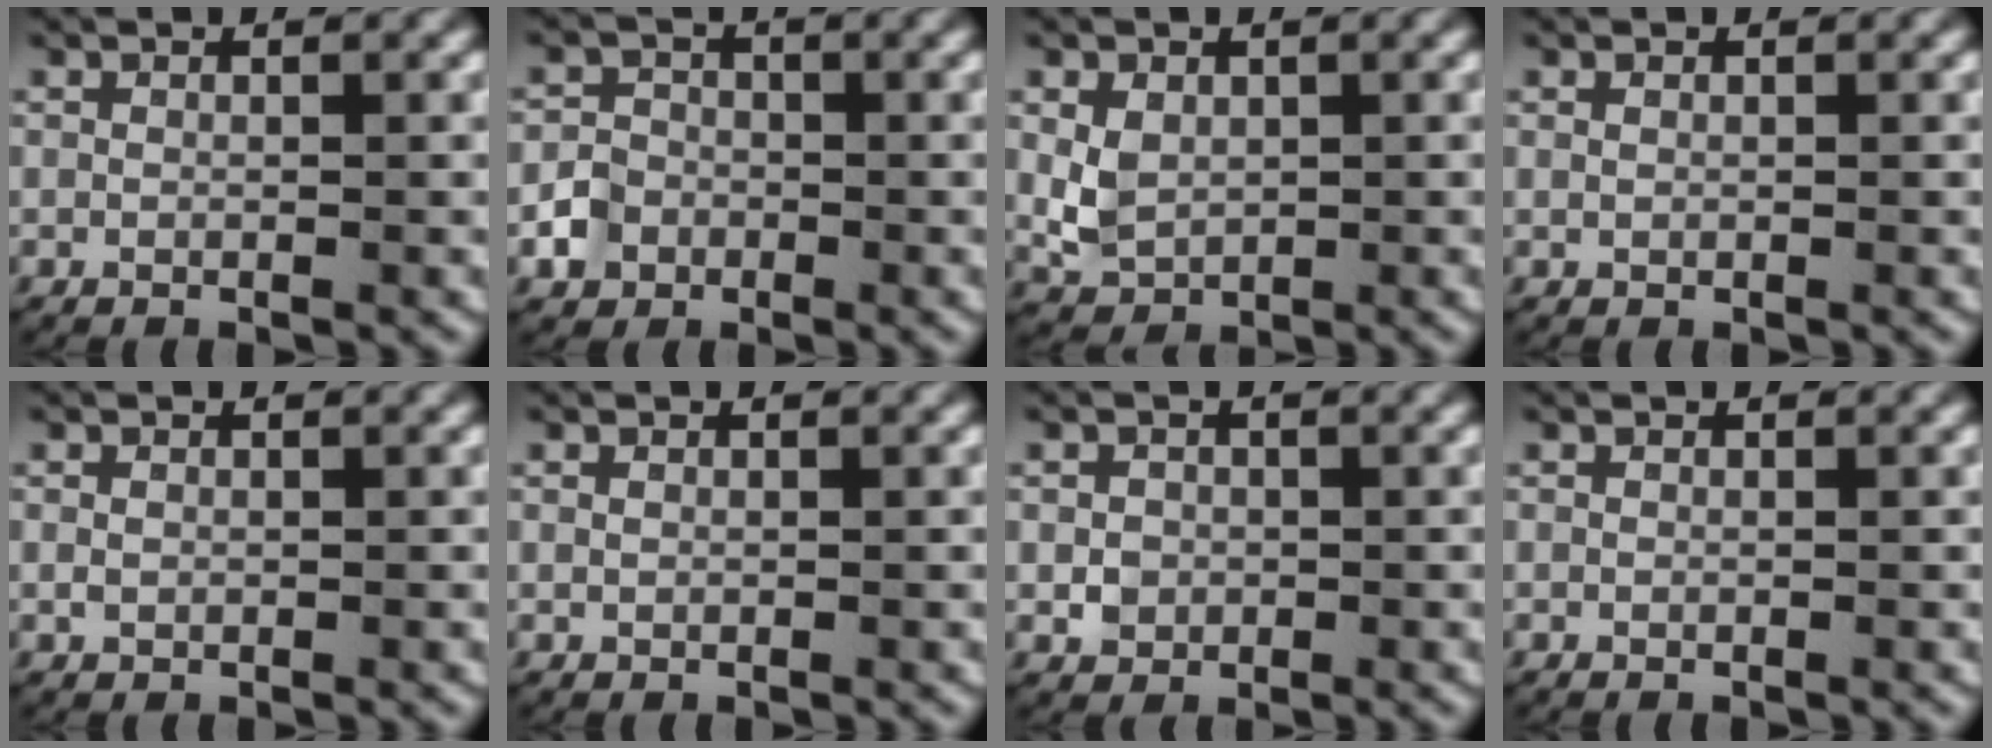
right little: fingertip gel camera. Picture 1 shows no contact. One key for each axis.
{"total": 2.4, "fx": -0.8, "fy": 2.2, "fz": 0.6, "tx": -0.013, "ty": 0.000, "tz": -0.019}
{"total": 2.9, "fx": 0.3, "fy": 2.4, "fz": 1.7, "tx": -0.047, "ty": -0.006, "tz": 0.014}
{"total": 0.0}
{"total": 0.5, "fx": 0.0, "fy": 0.4, "fz": 0.3, "tx": -0.011, "ty": 0.000, "tz": 0.002}
{"total": 0.0}
{"total": 1.3, "fx": -0.1, "fy": 1.2, "fz": 0.3, "tx": -0.007, "ty": 0.001, "tz": -0.003}
{"total": 0.0}